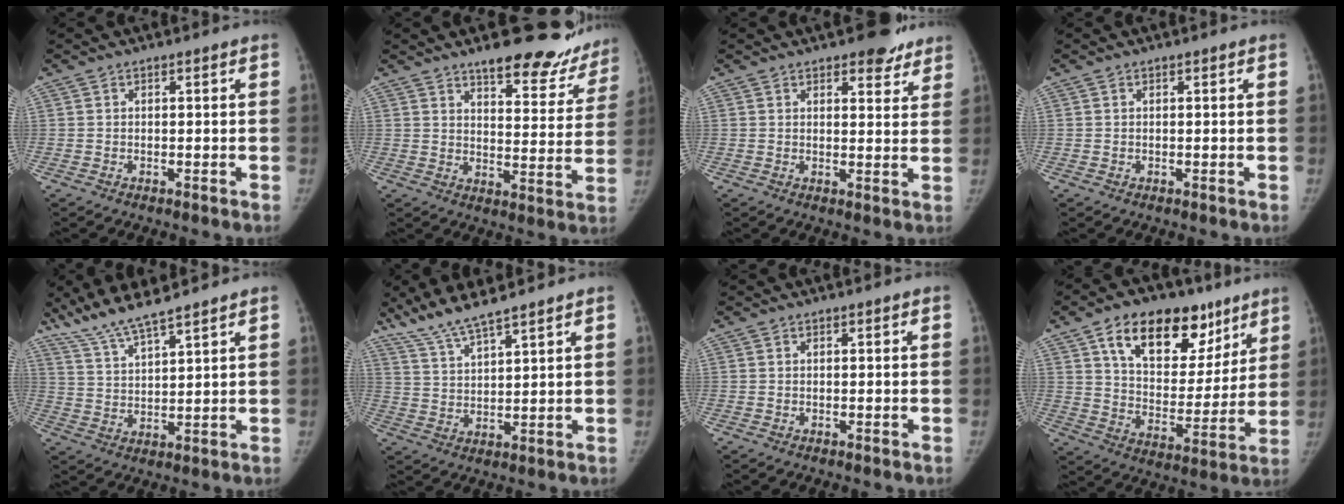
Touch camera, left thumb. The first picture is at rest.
{"total": 17.6, "force": [14.4, 6.3, 7.9], "torque": [-0.043, -0.095, 0.173]}
{"total": 5.7, "force": [4.4, 2.7, 2.5], "torque": [0.000, -0.025, 0.055]}
{"total": 0.0}
{"total": 9.4, "force": [7.9, 1.0, 5.0], "torque": [-0.096, -0.029, 0.158]}
{"total": 8.8, "force": [7.3, 1.0, 4.8], "torque": [-0.094, -0.027, 0.148]}
{"total": 0.0}
{"total": 21.8, "force": [12.0, 12.7, 13.0], "torque": [-0.151, -0.033, 0.193]}